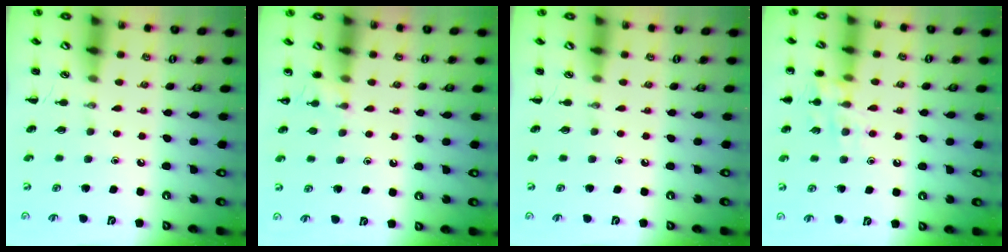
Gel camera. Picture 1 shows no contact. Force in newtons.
{"total": 3.6, "press": 3.4, "slide": 1.2}
{"total": 0.0}
{"total": 10.0, "press": 10.0, "slide": 0.9}